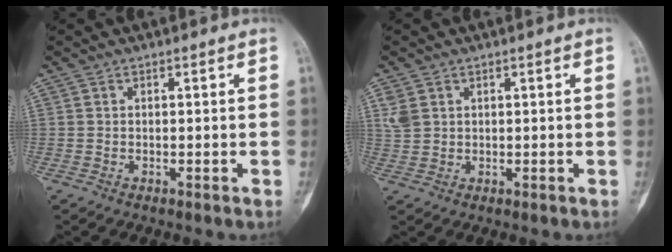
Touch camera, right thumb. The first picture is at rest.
{"total": 3.0, "force": [1.2, 2.4, 1.5], "torque": [-0.028, 0.001, 0.034]}